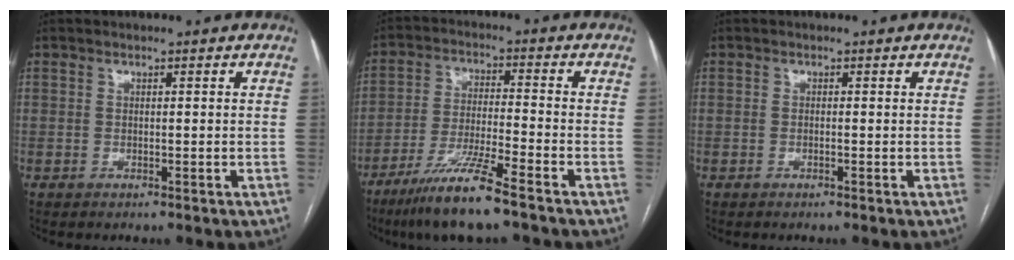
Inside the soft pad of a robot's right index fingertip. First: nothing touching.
{"total": 10.3, "force": [-7.3, -0.1, 7.3], "torque": [-0.144, -0.030, -0.137]}
{"total": 0.0}